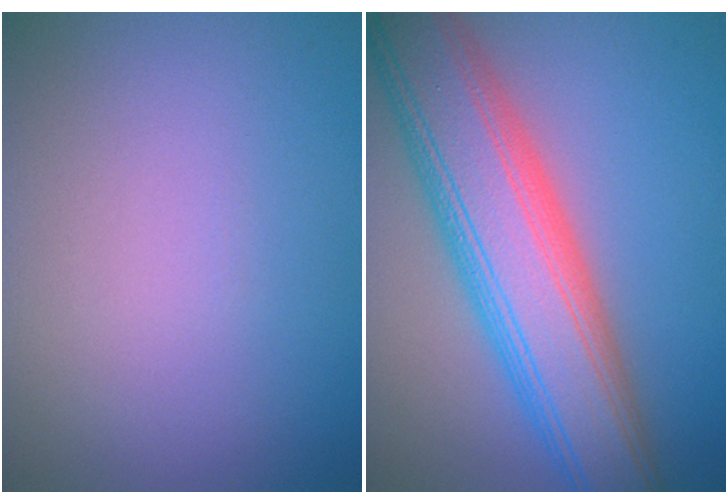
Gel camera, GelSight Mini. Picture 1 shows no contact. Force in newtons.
{"total": 10.6, "press": 10.6, "slide": 0.5}